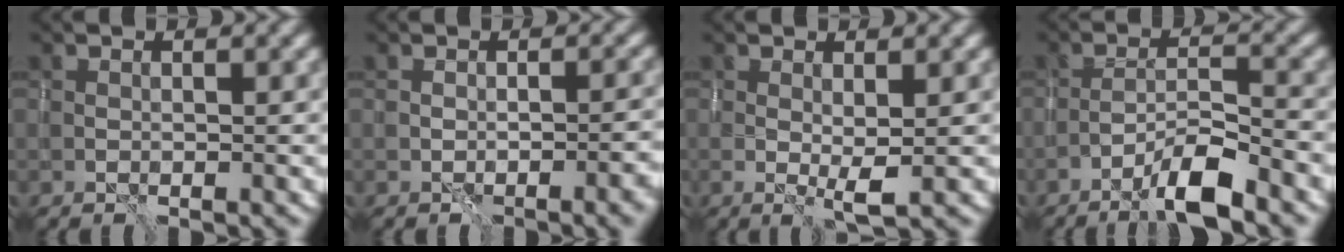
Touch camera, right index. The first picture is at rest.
{"total": 3.0, "force": [-1.4, 0.7, 2.6], "torque": [-0.030, 0.003, -0.020]}
{"total": 1.9, "force": [0.2, 0.2, 1.9], "torque": [-0.036, -0.007, 0.004]}
{"total": 4.7, "force": [-3.3, 0.4, 3.3], "torque": [-0.057, 0.010, -0.066]}